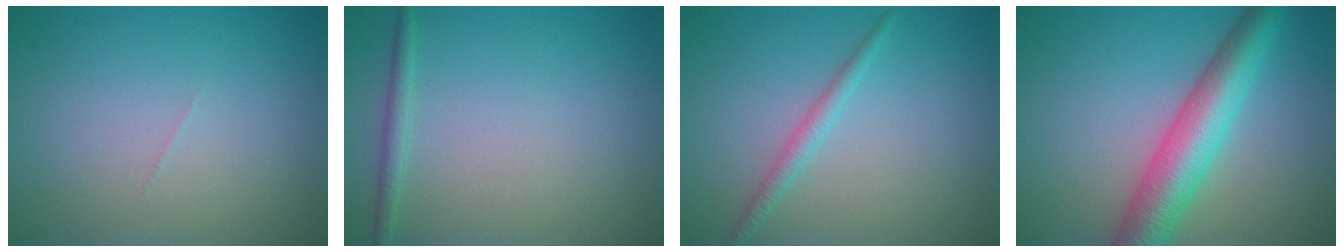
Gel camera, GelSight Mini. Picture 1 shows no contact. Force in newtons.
{"total": 1.3, "press": 1.3, "slide": 0.1}
{"total": 1.6, "press": 1.6, "slide": 0.1}
{"total": 7.0, "press": 7.0, "slide": 0.1}